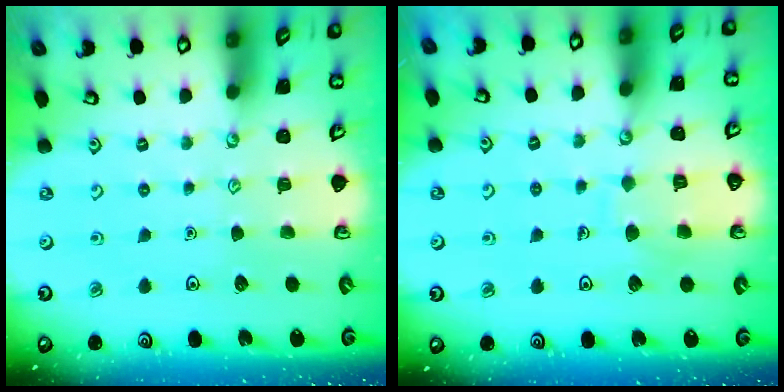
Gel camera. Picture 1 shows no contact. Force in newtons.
{"total": 7.3, "press": 7.3, "slide": 0.7}